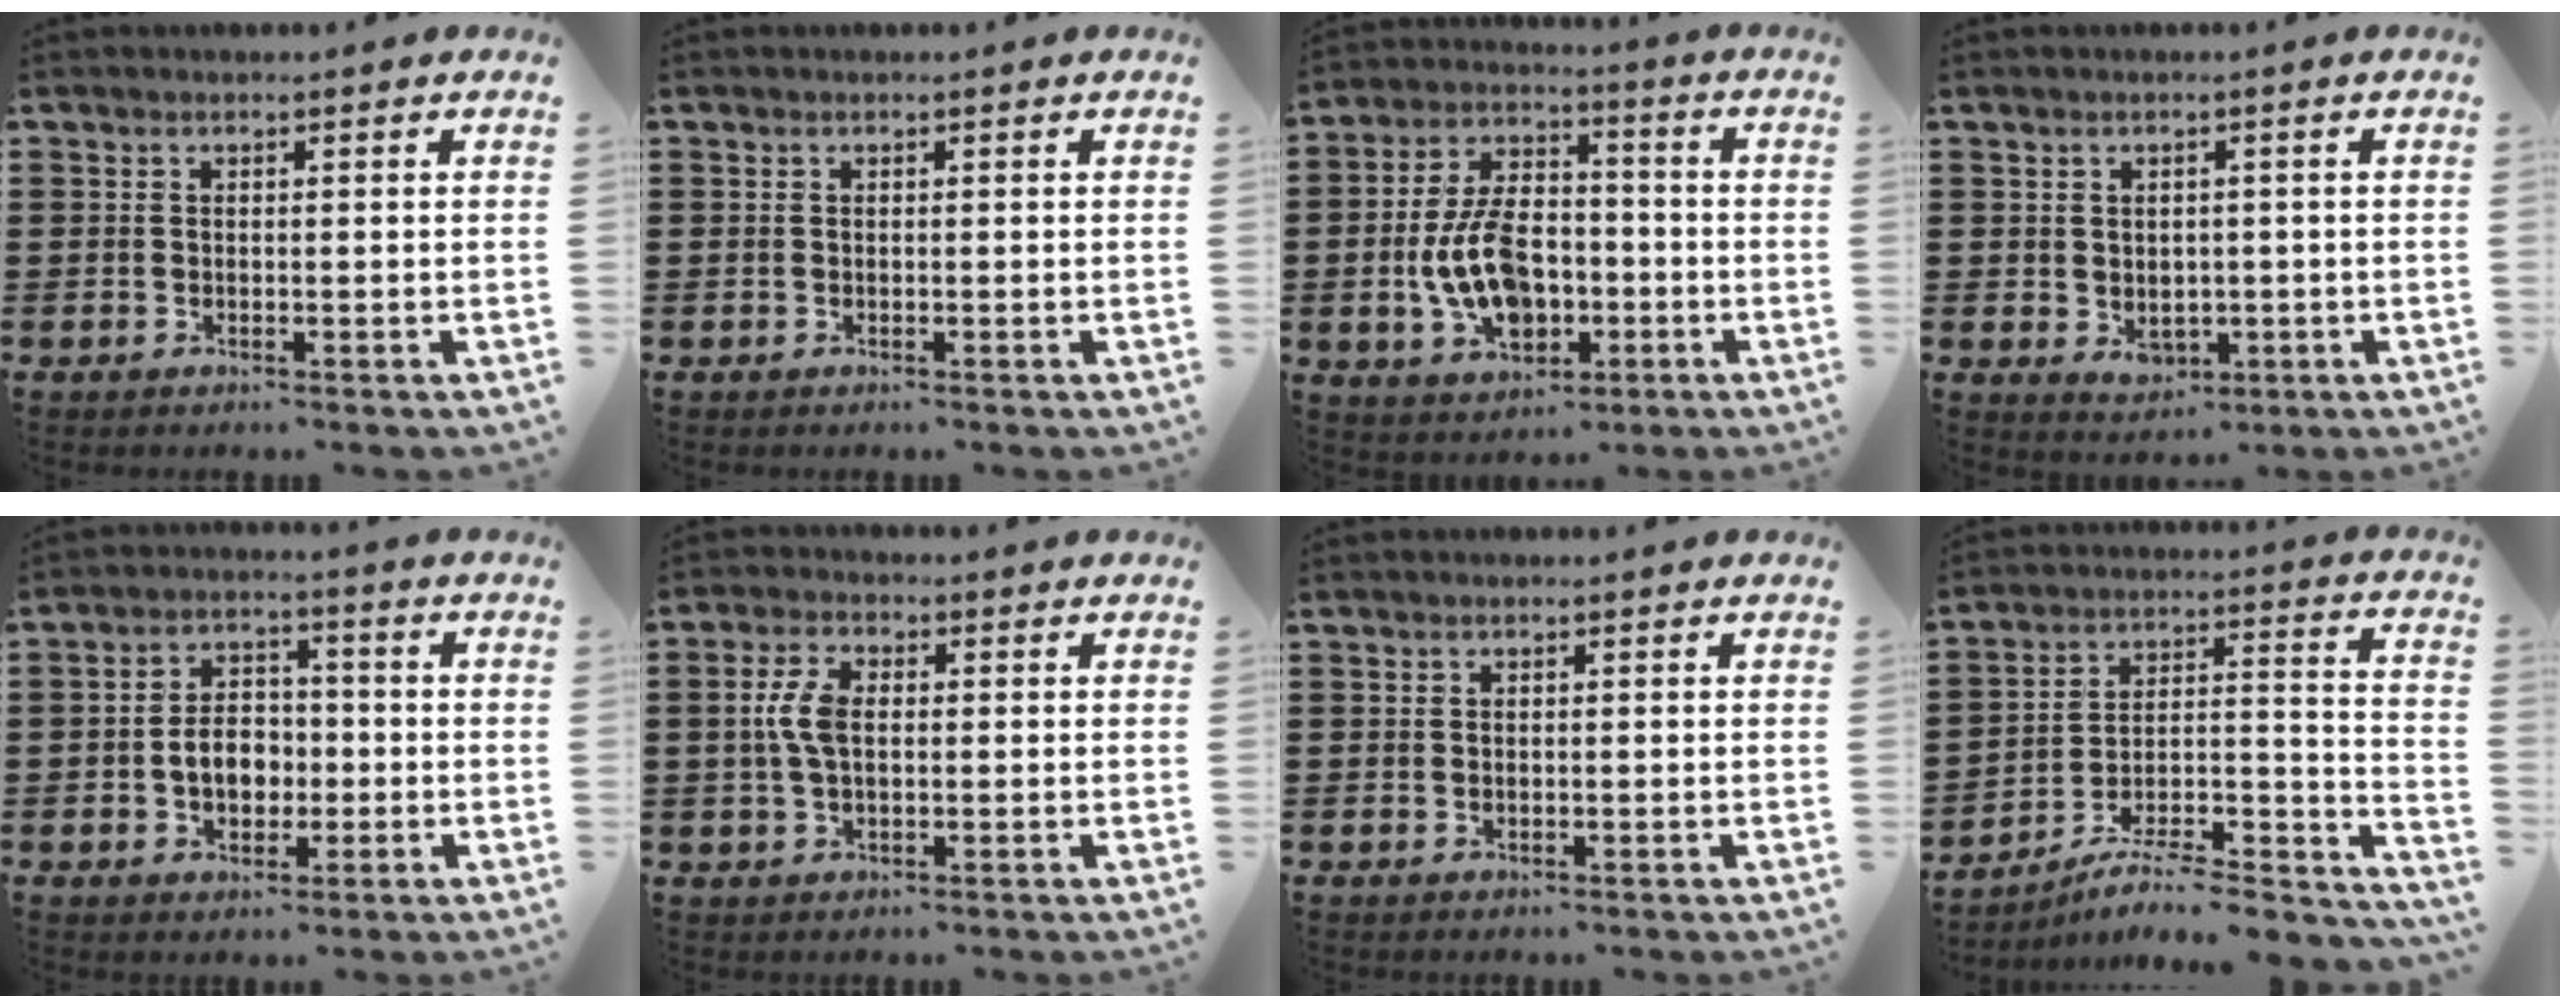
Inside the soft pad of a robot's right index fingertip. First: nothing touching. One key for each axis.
{"total": 0.0}
{"total": 11.5, "fx": -2.5, "fy": 6.9, "fz": 8.9, "tx": -0.190, "ty": 0.002, "tz": -0.045}
{"total": 2.3, "fx": 0.5, "fy": 2.1, "fz": 0.9, "tx": -0.019, "ty": 0.000, "tz": 0.007}
{"total": 5.8, "fx": -1.2, "fy": 4.1, "fz": 4.0, "tx": -0.062, "ty": 0.003, "tz": -0.025}
{"total": 5.3, "fx": 0.4, "fy": 2.7, "fz": 4.5, "tx": -0.114, "ty": 0.003, "tz": -0.002}
{"total": 0.0}
{"total": 6.4, "fx": -5.5, "fy": 0.8, "fz": 3.2, "tx": -0.047, "ty": -0.008, "tz": -0.108}